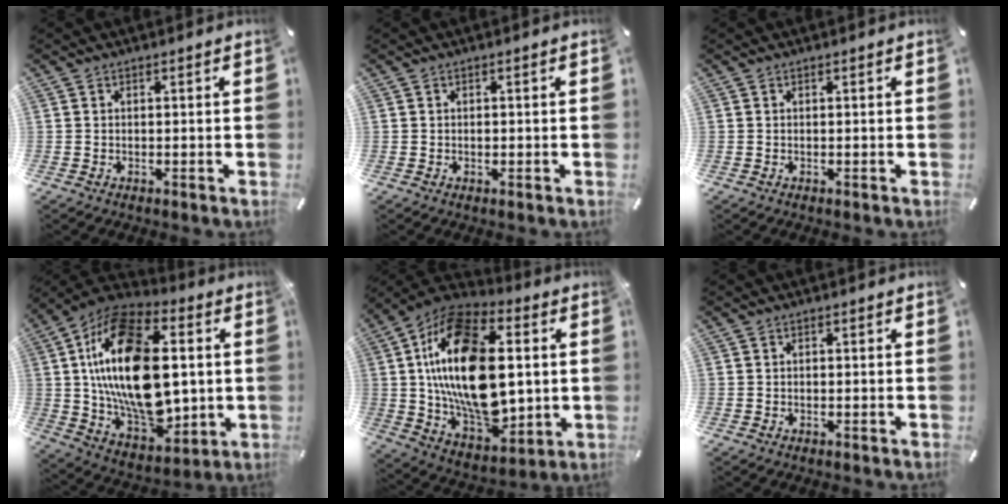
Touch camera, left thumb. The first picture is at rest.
{"total": 0.7, "force": [-0.1, 0.5, 0.4], "torque": [-0.009, 0.001, -0.003]}
{"total": 0.0}
{"total": 25.4, "force": [3.4, 15.6, 19.8], "torque": [-0.391, -0.020, 0.057]}
{"total": 25.5, "force": [3.4, 15.5, 19.9], "torque": [-0.394, -0.020, 0.057]}
{"total": 0.0}